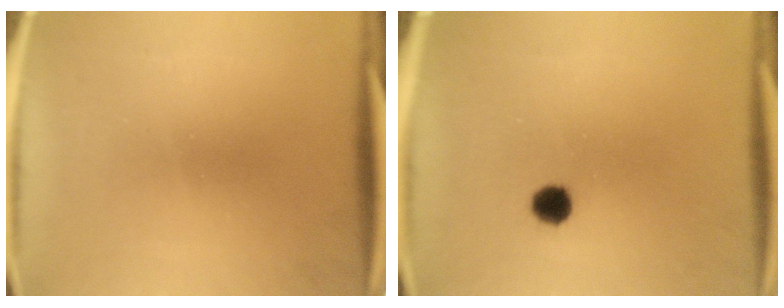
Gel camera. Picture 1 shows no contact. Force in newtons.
{"total": 2.8}